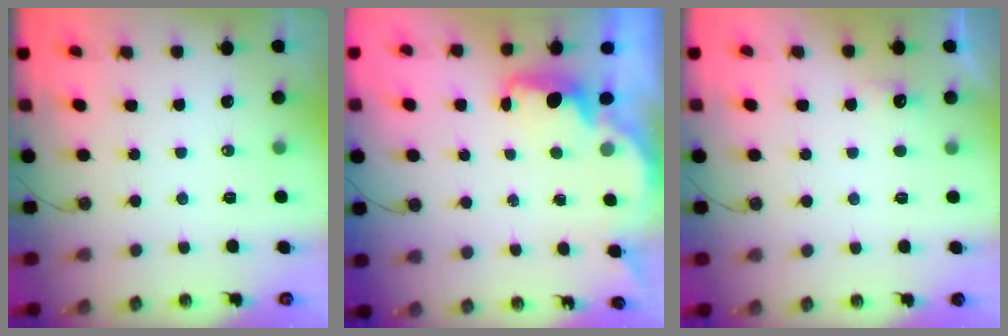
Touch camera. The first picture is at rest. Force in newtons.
{"total": 1.8, "press": 1.6, "slide": 0.7}
{"total": 2.9, "press": 2.7, "slide": 0.9}